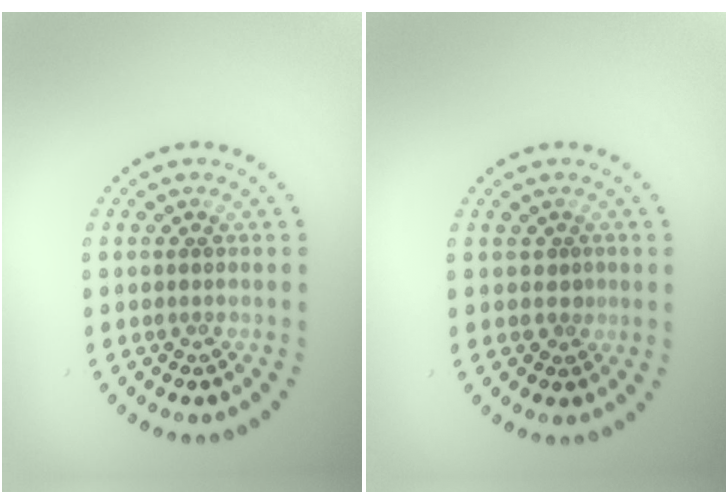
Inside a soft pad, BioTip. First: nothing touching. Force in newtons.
{"total": 0.9, "press": 0.6, "slide": 0.7}